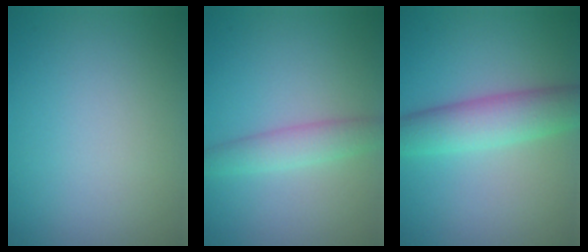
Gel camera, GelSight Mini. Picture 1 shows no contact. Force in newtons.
{"total": 2.7, "press": 2.7, "slide": 0.1}
{"total": 5.3, "press": 5.3, "slide": 0.1}